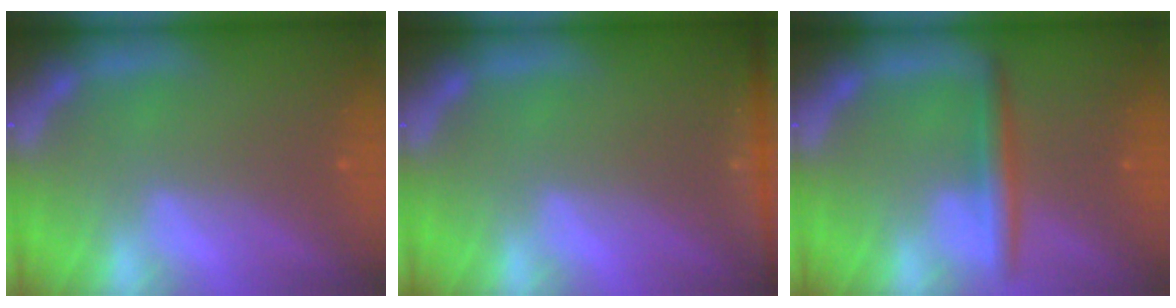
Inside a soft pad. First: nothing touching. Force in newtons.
{"total": 3.9}
{"total": 3.0}